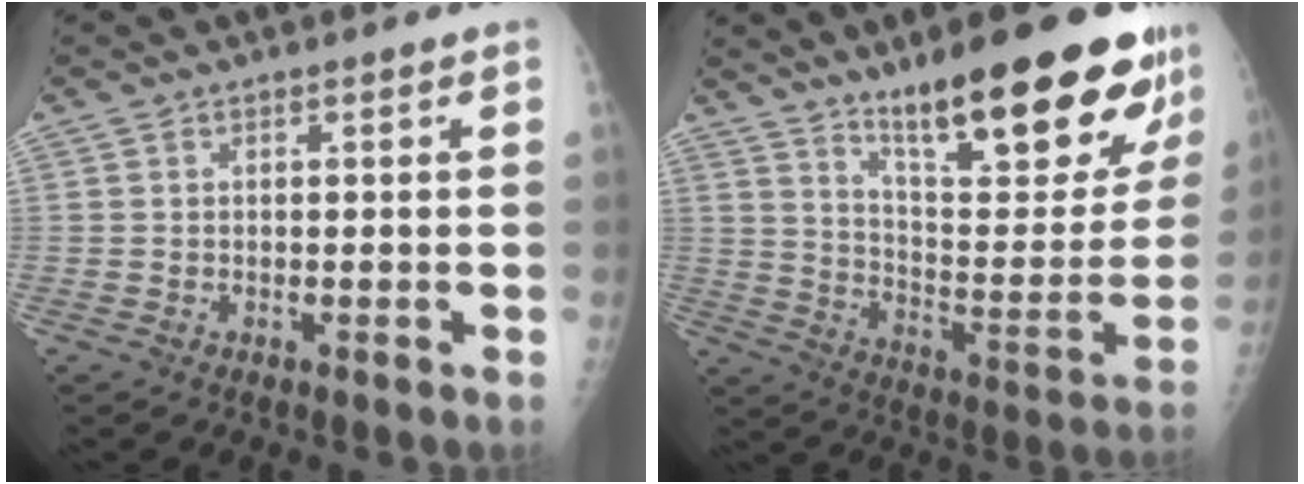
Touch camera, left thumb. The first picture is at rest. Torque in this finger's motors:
{"motor_torque": [1.50, 1.29, 0.90, -0.79, 0.22]}